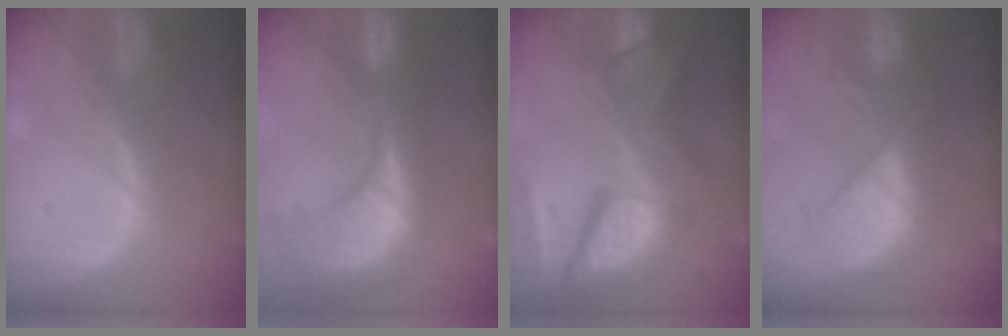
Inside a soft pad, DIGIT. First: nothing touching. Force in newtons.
{"total": 15.4, "press": 12.1, "slide": 9.6}
{"total": 12.1, "press": 9.9, "slide": 6.9}
{"total": 8.4, "press": 8.4, "slide": 0.6}